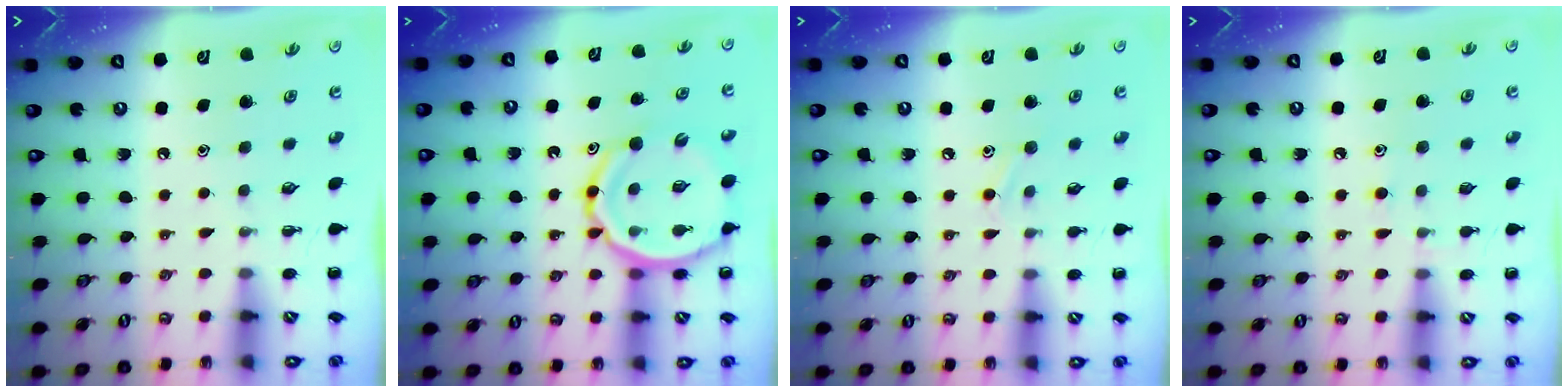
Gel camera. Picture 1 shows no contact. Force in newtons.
{"total": 14.4, "press": 14.0, "slide": 3.5}
{"total": 6.8, "press": 6.5, "slide": 2.0}
{"total": 6.5, "press": 6.1, "slide": 2.3}